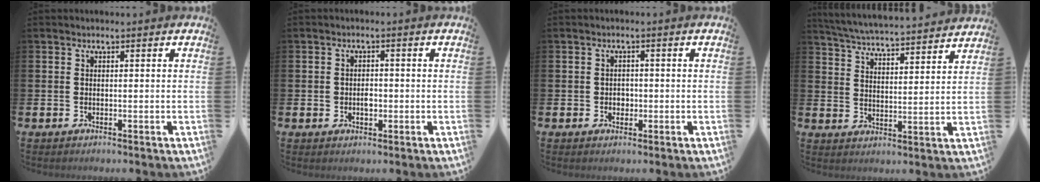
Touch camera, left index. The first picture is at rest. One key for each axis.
{"total": 2.0, "fx": -0.2, "fy": 1.6, "fz": 1.2, "tx": -0.008, "ty": 0.002, "tz": -0.010}
{"total": 1.6, "fx": -0.2, "fy": 1.5, "fz": 0.6, "tx": 0.000, "ty": 0.002, "tz": -0.009}
{"total": 5.6, "fx": 5.5, "fy": 0.1, "fz": 0.9, "tx": -0.043, "ty": -0.043, "tz": 0.094}